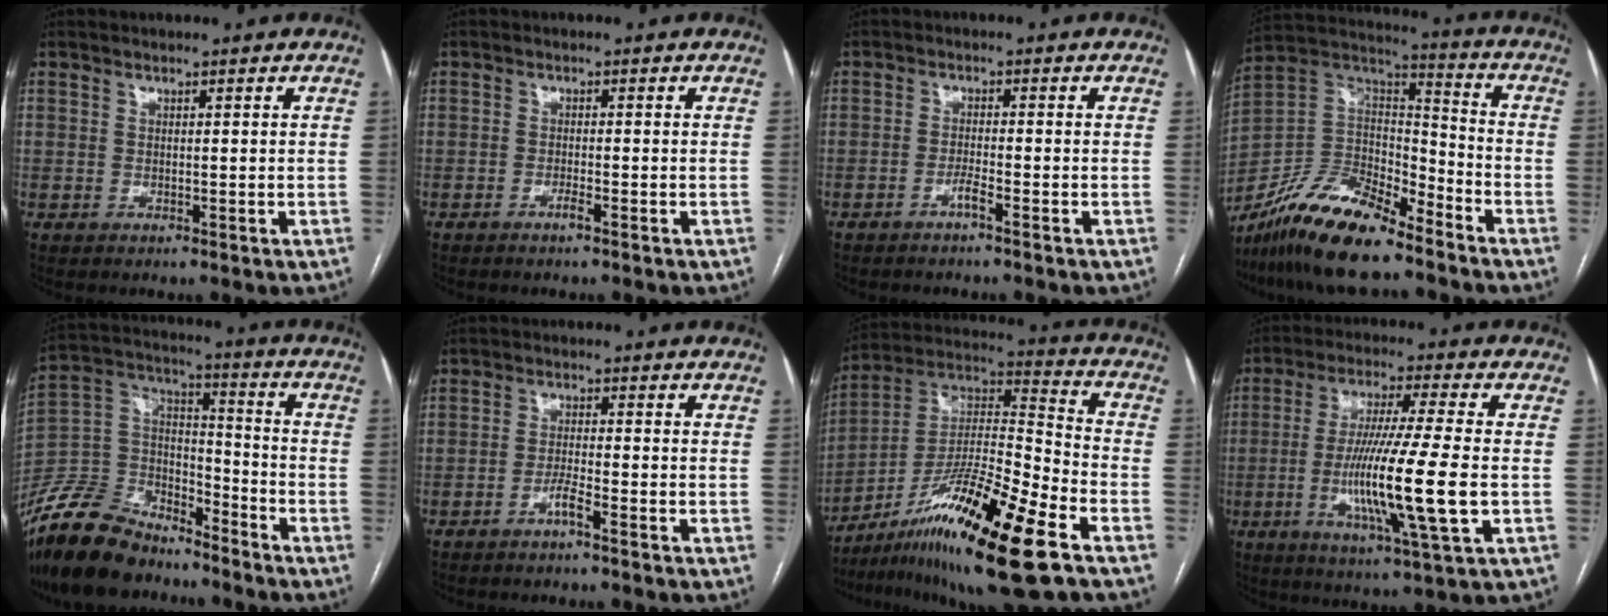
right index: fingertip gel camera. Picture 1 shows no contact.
{"total": 1.2, "force": [-0.9, -0.1, 0.8], "torque": [-0.019, 0.000, -0.016]}
{"total": 1.9, "force": [-1.3, -0.3, 1.3], "torque": [-0.026, 0.001, -0.027]}
{"total": 16.4, "force": [-12.9, 4.4, 9.1], "torque": [-0.169, 0.018, -0.238]}
{"total": 17.3, "force": [-14.6, 6.4, 6.7], "torque": [-0.138, 0.026, -0.273]}
{"total": 2.3, "force": [-1.6, -0.4, 1.6], "torque": [-0.033, 0.000, -0.033]}
{"total": 21.7, "force": [-12.2, 1.1, 17.9], "torque": [-0.323, -0.016, -0.212]}
{"total": 14.8, "force": [-2.8, -0.2, 14.5], "torque": [-0.274, -0.018, -0.057]}